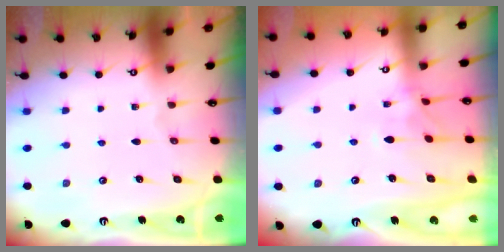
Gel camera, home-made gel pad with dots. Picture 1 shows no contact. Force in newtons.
{"total": 0.9, "press": 0.1, "slide": 0.9}